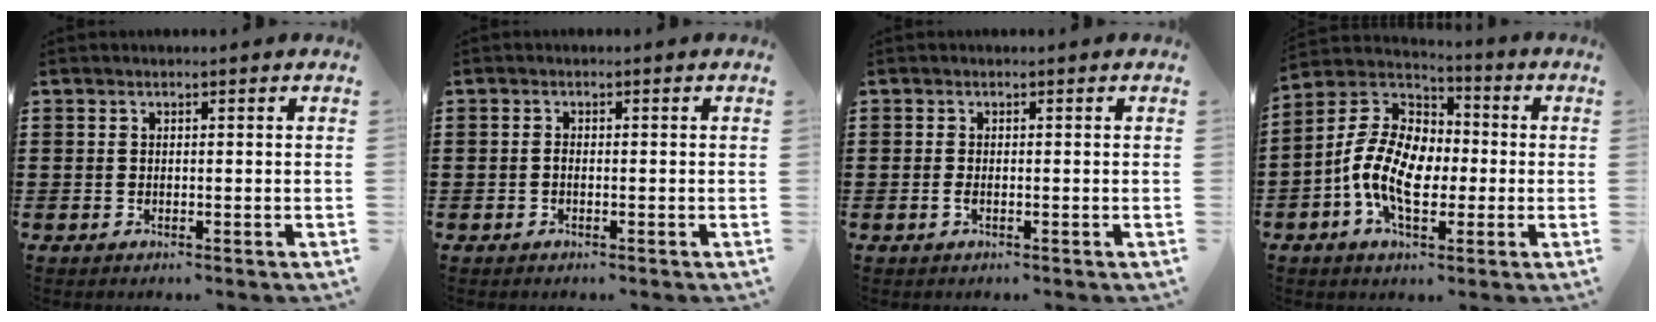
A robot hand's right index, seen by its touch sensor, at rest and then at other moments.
{"total": 0.7, "force": [-0.4, 0.2, 0.5], "torque": [-0.012, -0.003, -0.006]}
{"total": 0.9, "force": [-0.3, 0.2, 0.8], "torque": [-0.015, -0.003, -0.006]}
{"total": 12.0, "force": [-2.3, 7.5, 9.0], "torque": [-0.220, 0.006, -0.049]}